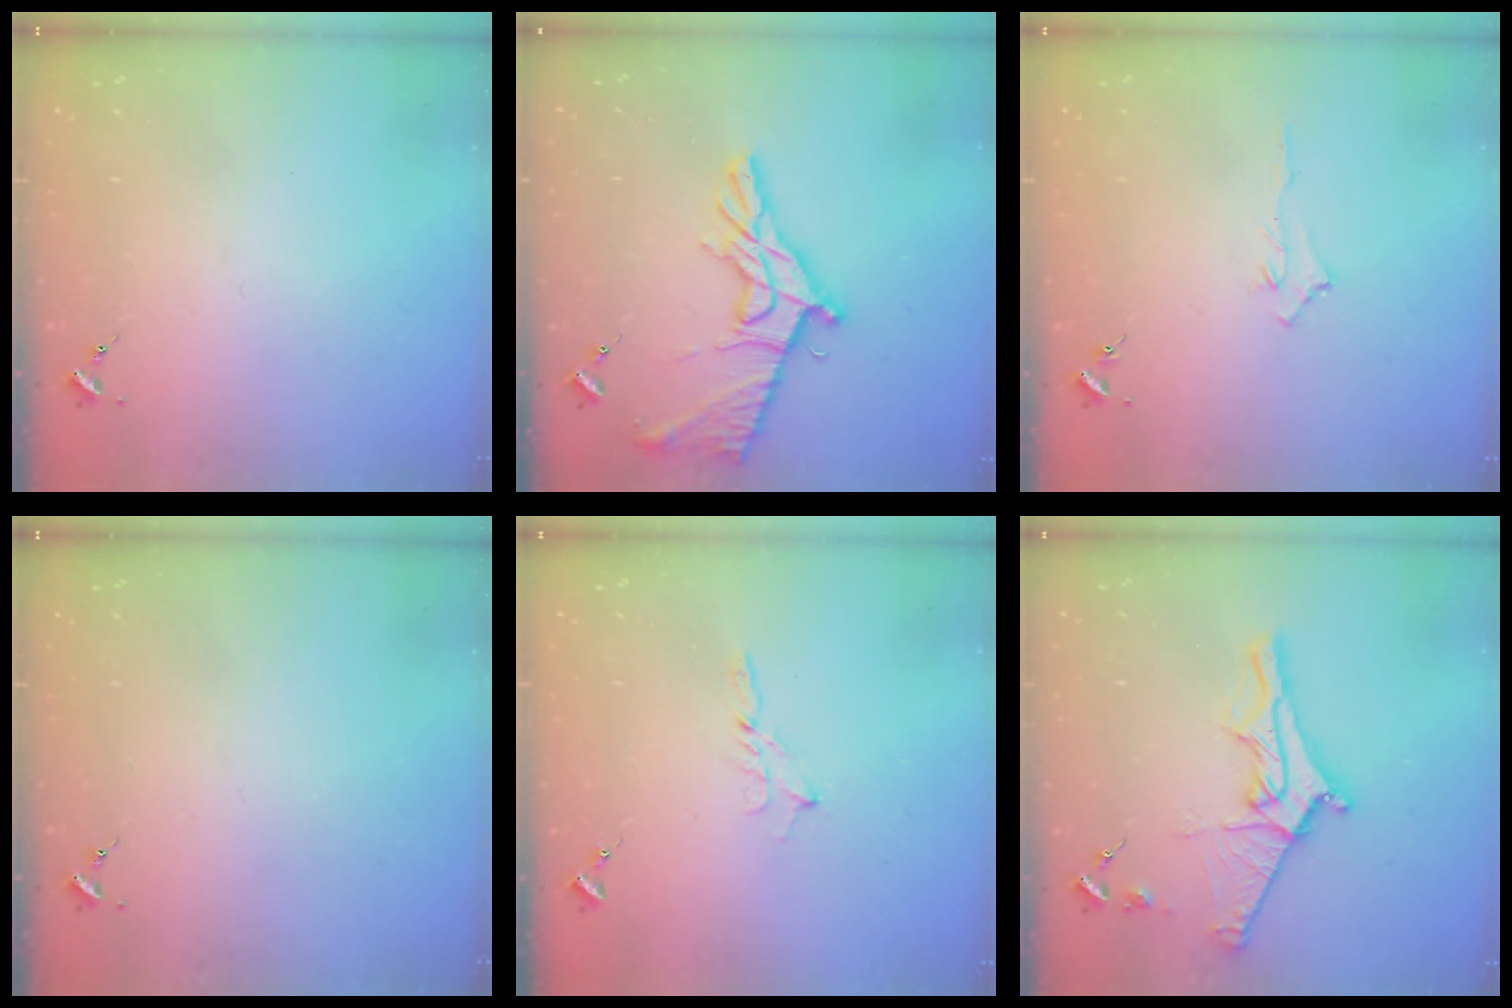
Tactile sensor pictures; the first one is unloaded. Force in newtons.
{"total": 16.7, "press": 16.7, "slide": 0.7}
{"total": 2.9, "press": 2.9, "slide": 0.4}
{"total": 0.0}
{"total": 2.5, "press": 2.5, "slide": 0.2}
{"total": 14.1, "press": 14.1, "slide": 1.1}